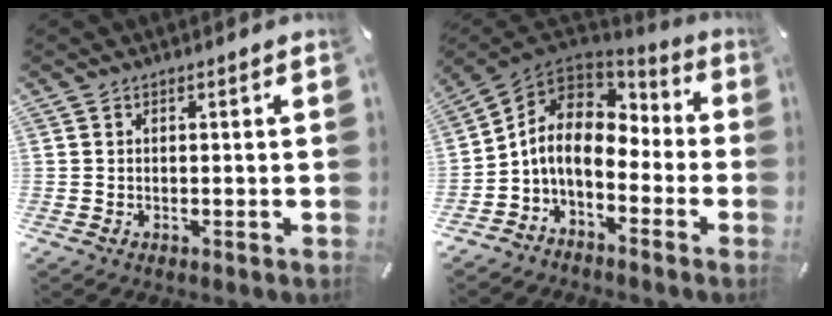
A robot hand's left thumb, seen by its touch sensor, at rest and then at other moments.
{"total": 9.5, "force": [-2.6, 6.7, 6.3], "torque": [-0.138, 0.010, -0.052]}